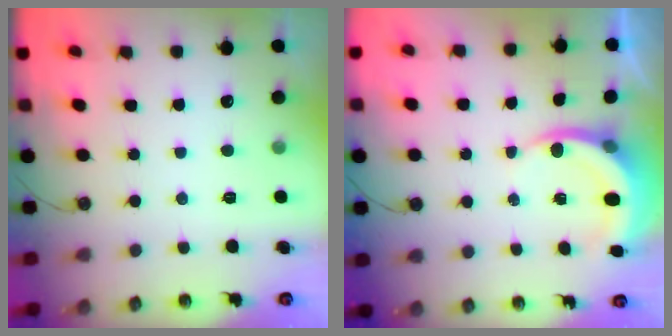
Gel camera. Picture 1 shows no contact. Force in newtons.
{"total": 4.6, "press": 4.6, "slide": 0.3}